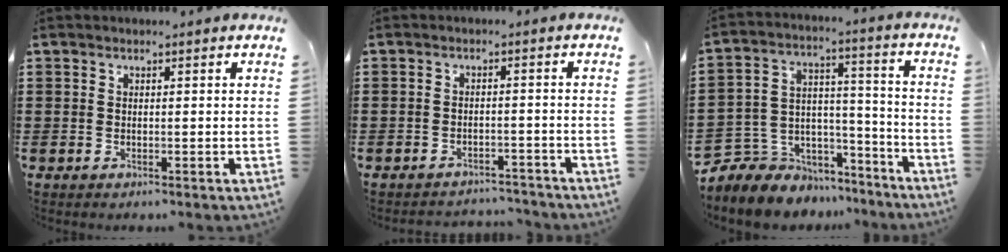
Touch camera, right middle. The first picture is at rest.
{"total": 2.5, "force": [-2.5, 0.3, -0.2], "torque": [-0.005, 0.000, -0.055]}
{"total": 6.0, "force": [-4.3, 4.2, -0.9], "torque": [-0.011, -0.001, -0.082]}